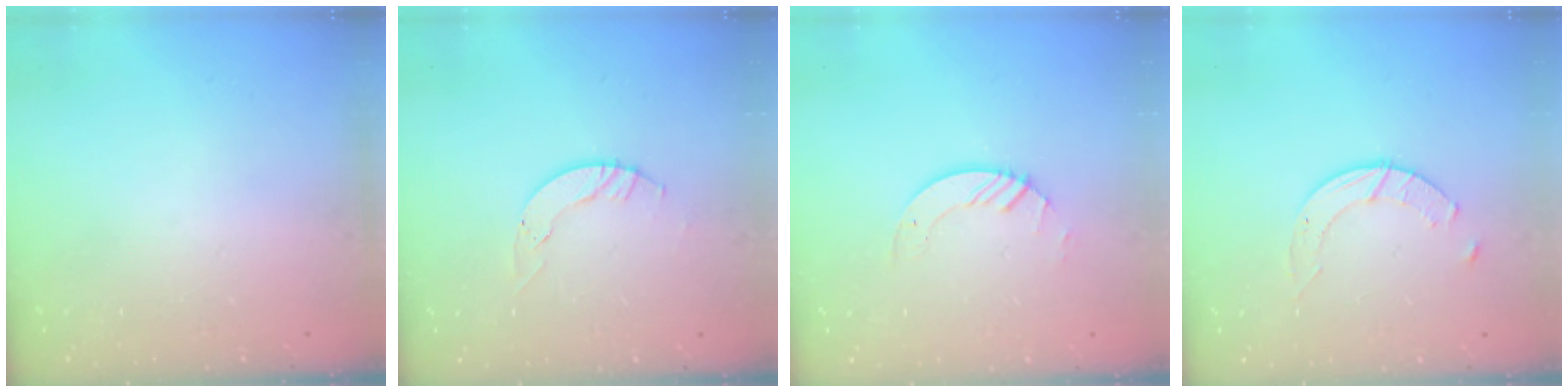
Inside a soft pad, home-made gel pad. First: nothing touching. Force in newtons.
{"total": 4.0, "press": 4.0, "slide": 0.4}
{"total": 2.6, "press": 2.6, "slide": 0.3}
{"total": 5.1, "press": 5.1, "slide": 0.6}